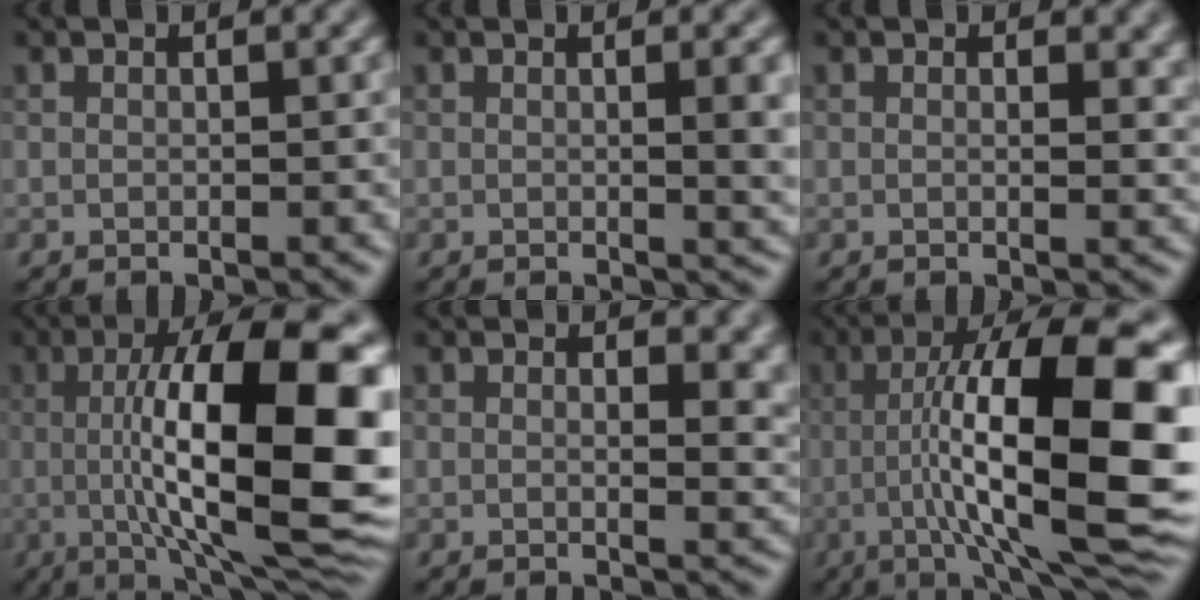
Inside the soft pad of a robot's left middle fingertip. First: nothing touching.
{"total": 3.7, "force": [0.3, 1.1, 3.5], "torque": [-0.035, 0.001, 0.002]}
{"total": 2.2, "force": [0.6, 1.0, 1.9], "torque": [-0.021, -0.005, 0.010]}
{"total": 17.2, "force": [0.4, 5.1, 16.4], "torque": [-0.224, 0.021, 0.000]}
{"total": 4.4, "force": [1.1, 2.0, 3.8], "torque": [-0.033, -0.008, 0.017]}
{"total": 16.5, "force": [-0.9, 3.9, 16.0], "torque": [-0.219, 0.031, -0.005]}